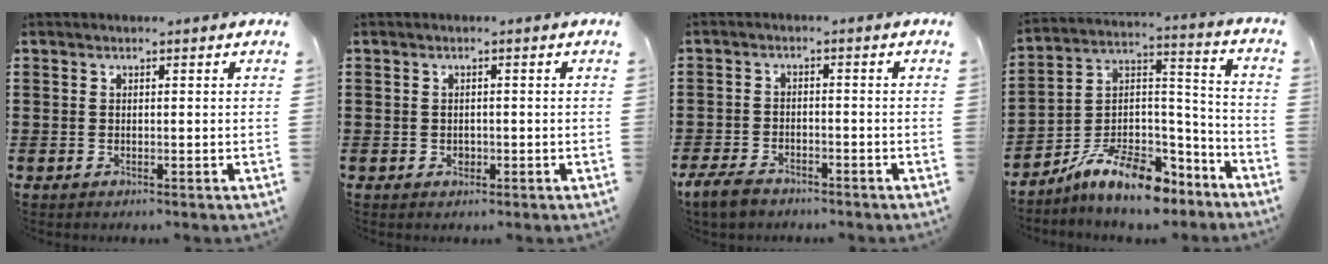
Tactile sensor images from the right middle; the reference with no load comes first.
{"total": 0.9, "force": [-0.2, 0.7, 0.4], "torque": [-0.011, 0.002, -0.004]}
{"total": 3.5, "force": [-2.9, 1.3, 1.5], "torque": [-0.048, -0.001, -0.063]}
{"total": 10.5, "force": [-8.5, 2.9, 5.4], "torque": [-0.106, 0.019, -0.169]}